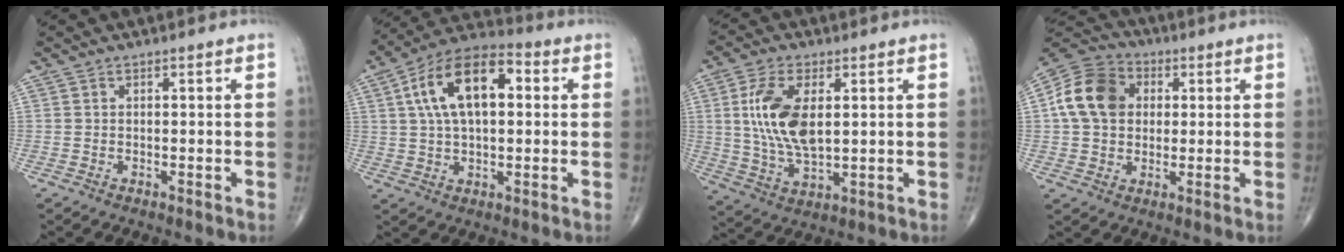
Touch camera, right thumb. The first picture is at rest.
{"total": 15.9, "force": [3.6, 8.1, 13.2], "torque": [-0.228, 0.026, 0.055]}
{"total": 12.9, "force": [2.4, 6.2, 11.0], "torque": [-0.224, -0.012, 0.054]}
{"total": 12.7, "force": [2.0, 10.0, 7.6], "torque": [-0.126, 0.016, 0.025]}